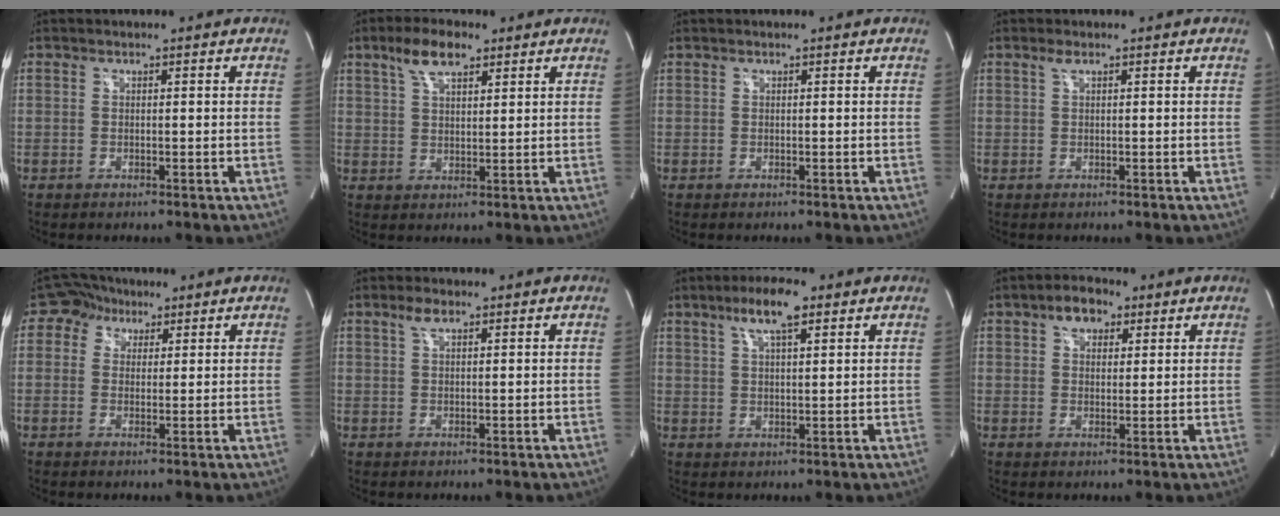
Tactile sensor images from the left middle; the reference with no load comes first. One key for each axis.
{"total": 6.3, "fx": 4.0, "fy": 2.4, "fz": 4.3, "tx": -0.085, "ty": 0.016, "tz": 0.074}
{"total": 1.2, "fx": 0.8, "fy": 0.4, "fz": 0.7, "tx": -0.029, "ty": 0.024, "tz": 0.022}
{"total": 1.0, "fx": 0.6, "fy": 0.2, "fz": 0.7, "tx": -0.018, "ty": 0.006, "tz": 0.013}
{"total": 4.7, "fx": 2.2, "fy": 4.0, "fz": 1.1, "tx": -0.019, "ty": 0.022, "tz": 0.037}
{"total": 2.2, "fx": 1.4, "fy": 0.8, "fz": 1.5, "tx": -0.036, "ty": 0.008, "tz": 0.029}
{"total": 6.7, "fx": 4.0, "fy": 1.3, "fz": 5.2, "tx": -0.102, "ty": 0.013, "tz": 0.070}
{"total": 4.9, "fx": 2.7, "fy": 2.9, "fz": 3.0, "tx": -0.051, "ty": 0.019, "tz": 0.045}